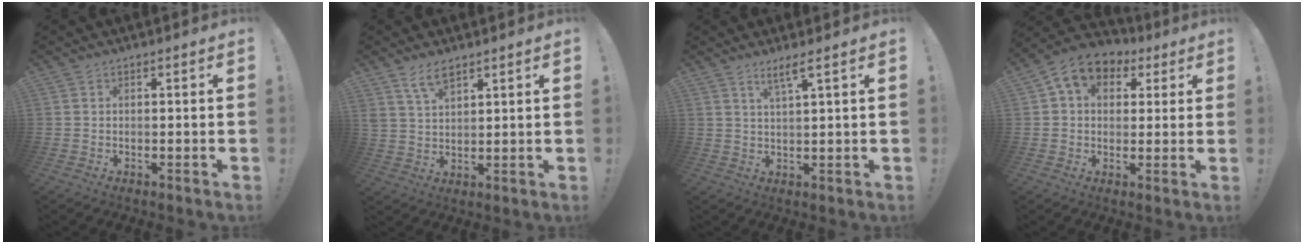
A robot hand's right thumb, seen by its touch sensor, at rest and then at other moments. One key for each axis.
{"total": 6.1, "fx": 4.3, "fy": 2.8, "fz": 3.3, "tx": -0.066, "ty": -0.014, "tz": 0.081}
{"total": 4.1, "fx": 2.7, "fy": -0.1, "fz": 3.1, "tx": -0.052, "ty": -0.012, "tz": 0.042}
{"total": 9.6, "fx": 4.0, "fy": 7.2, "fz": 5.0, "tx": -0.076, "ty": -0.011, "tz": 0.079}